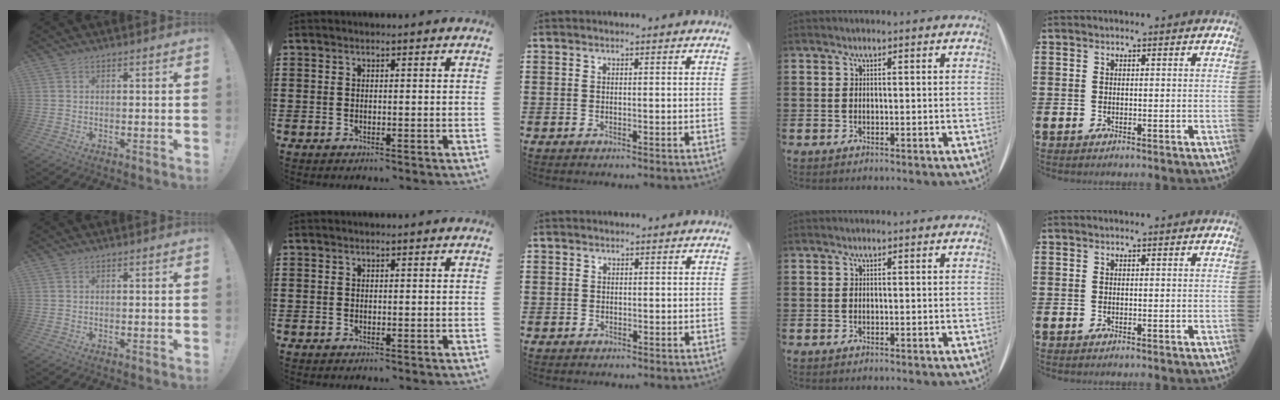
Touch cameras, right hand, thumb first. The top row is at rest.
{"middle": {"total": 0.9, "force": [-0.3, 0.8, -0.1], "torque": [0.001, 0.003, -0.007]}}